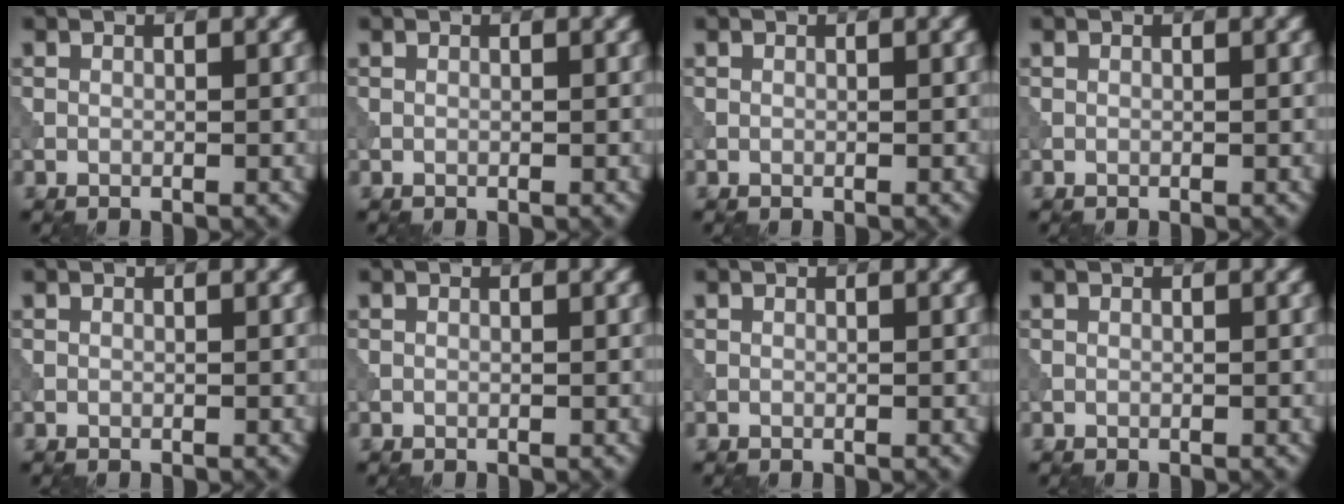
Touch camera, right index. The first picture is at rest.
{"total": 0.0}
{"total": 0.0}
{"total": 0.0}
{"total": 0.0}
{"total": 0.0}
{"total": 0.0}
{"total": 0.0}